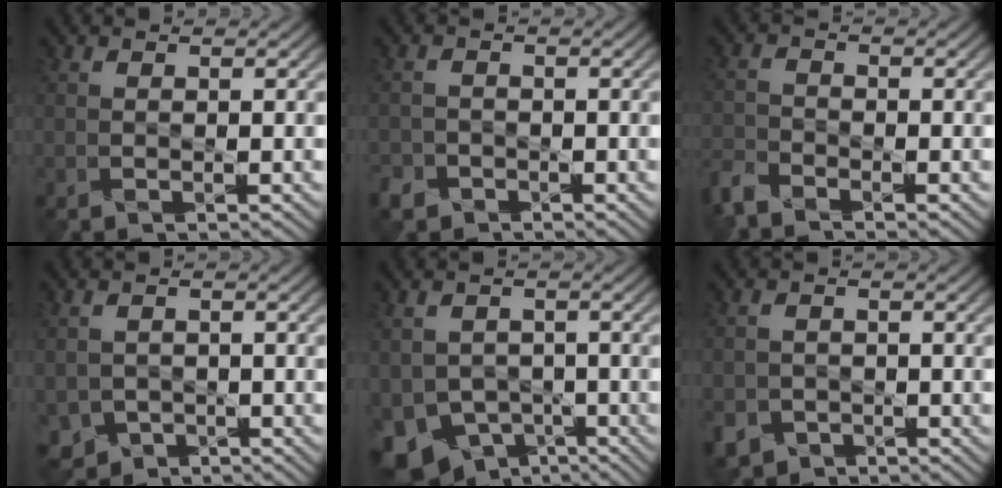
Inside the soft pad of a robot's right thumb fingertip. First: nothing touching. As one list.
[{"total": 2.4, "force": [-1.8, 1.6, 0.5], "torque": [-0.013, -0.006, -0.044]}, {"total": 3.8, "force": [-3.4, 0.9, 1.4], "torque": [-0.035, -0.011, -0.082]}, {"total": 3.1, "force": [-1.5, 2.6, 0.7], "torque": [-0.025, -0.015, -0.030]}, {"total": 8.2, "force": [-4.0, 6.0, 3.8], "torque": [-0.087, -0.031, -0.072]}, {"total": 3.4, "force": [-2.0, 2.7, 0.7], "torque": [-0.017, -0.006, -0.038]}]